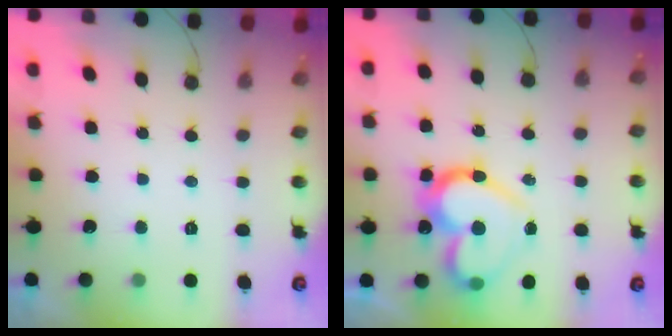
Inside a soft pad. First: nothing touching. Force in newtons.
{"total": 19.1, "press": 19.0, "slide": 1.8}